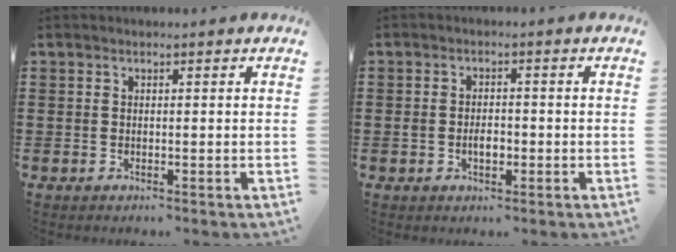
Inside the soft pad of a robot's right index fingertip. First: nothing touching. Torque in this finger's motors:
{"motor_torque": [1.68, 0.24, 0.49, 0.11]}